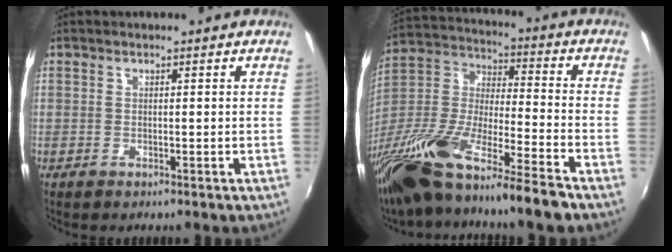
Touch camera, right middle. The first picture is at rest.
{"total": 23.7, "force": [-17.3, 2.6, 15.9], "torque": [-0.283, -0.040, -0.315]}